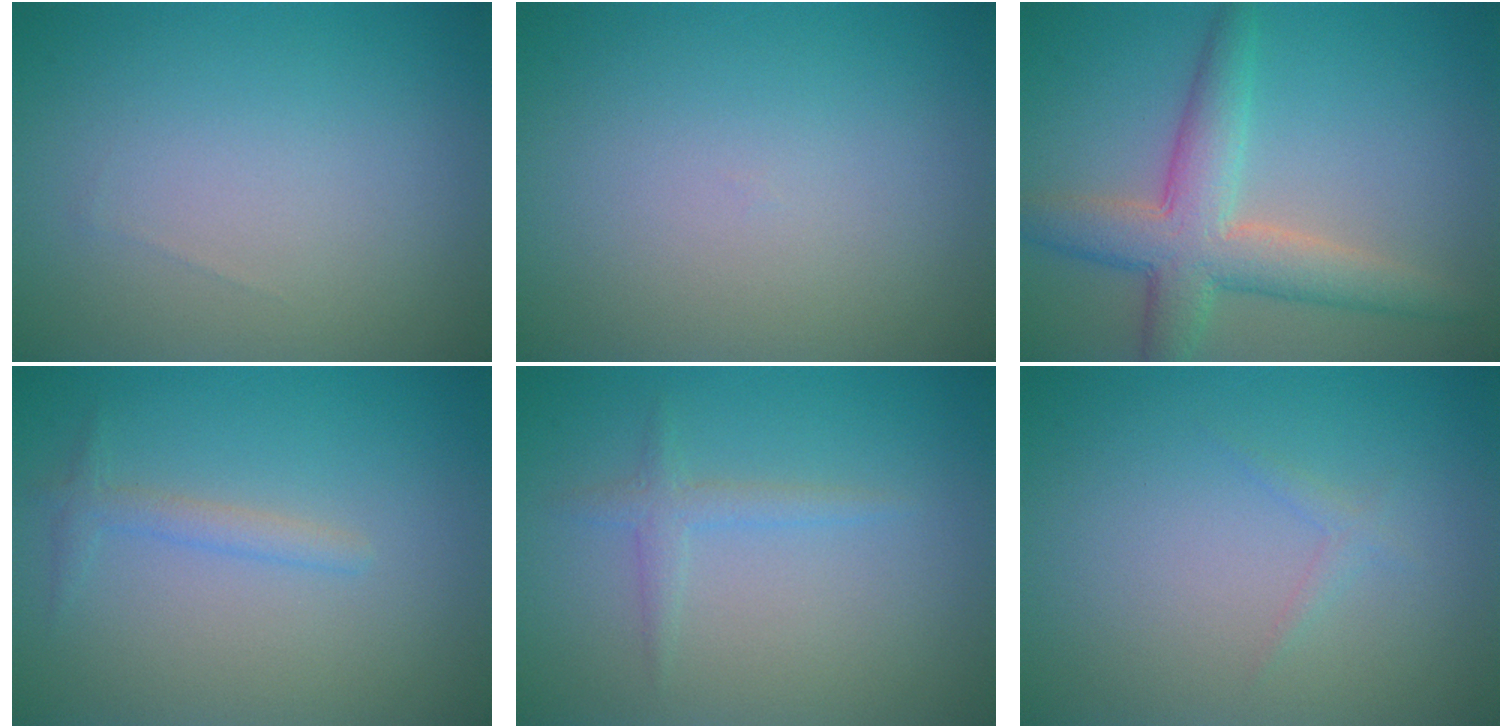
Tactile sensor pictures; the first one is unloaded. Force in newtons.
{"total": 0.0}
{"total": 4.6, "press": 4.6, "slide": 0.3}
{"total": 1.4, "press": 1.4, "slide": 0.0}
{"total": 1.5, "press": 1.4, "slide": 0.2}
{"total": 0.7, "press": 0.7, "slide": 0.0}